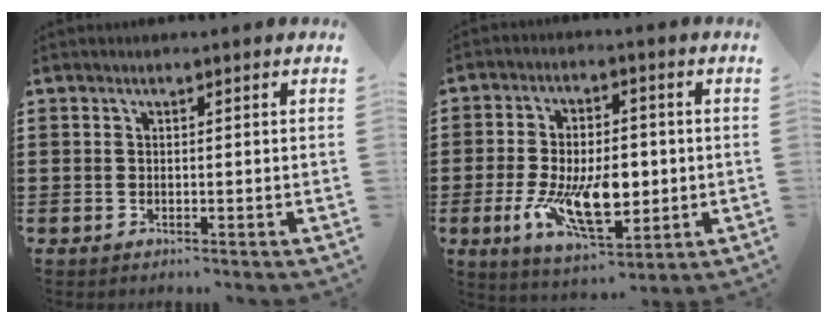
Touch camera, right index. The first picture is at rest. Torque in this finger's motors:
{"motor_torque": [1.93, 0.21, 0.48, 0.13]}